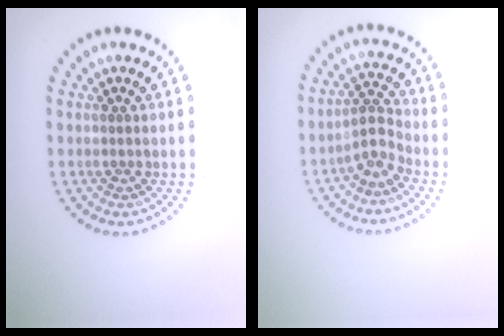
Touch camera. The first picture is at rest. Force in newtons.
{"total": 2.4, "press": 1.9, "slide": 1.5}